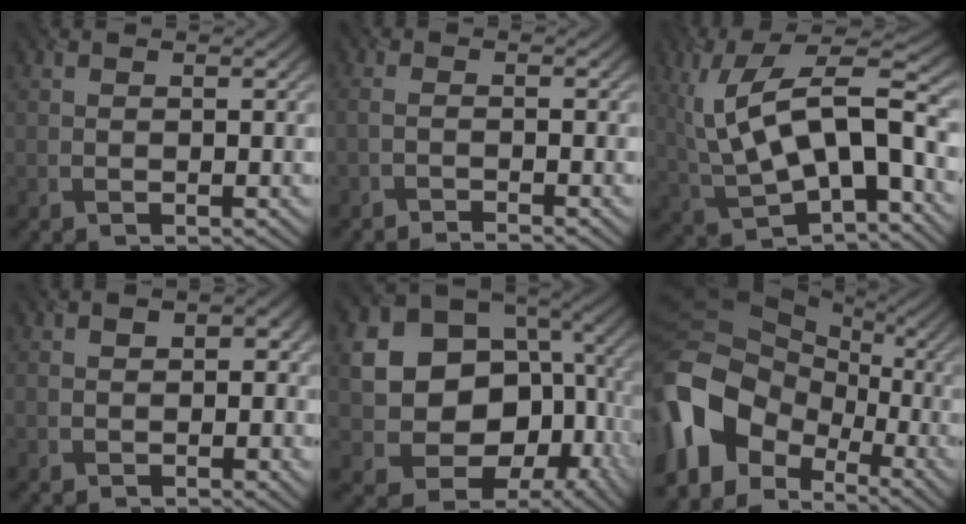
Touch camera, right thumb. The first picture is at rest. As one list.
[{"total": 1.8, "force": [-1.4, 0.3, 1.1], "torque": [-0.005, 0.000, -0.037]}, {"total": 14.6, "force": [1.1, 6.5, 13.1], "torque": [-0.259, 0.004, 0.020]}, {"total": 4.0, "force": [0.3, 2.8, 2.8], "torque": [-0.018, 0.001, 0.009]}, {"total": 17.9, "force": [1.0, 14.6, 10.4], "torque": [-0.214, -0.034, 0.059]}, {"total": 15.7, "force": [-5.9, 11.9, 8.5], "torque": [-0.202, -0.028, -0.112]}]